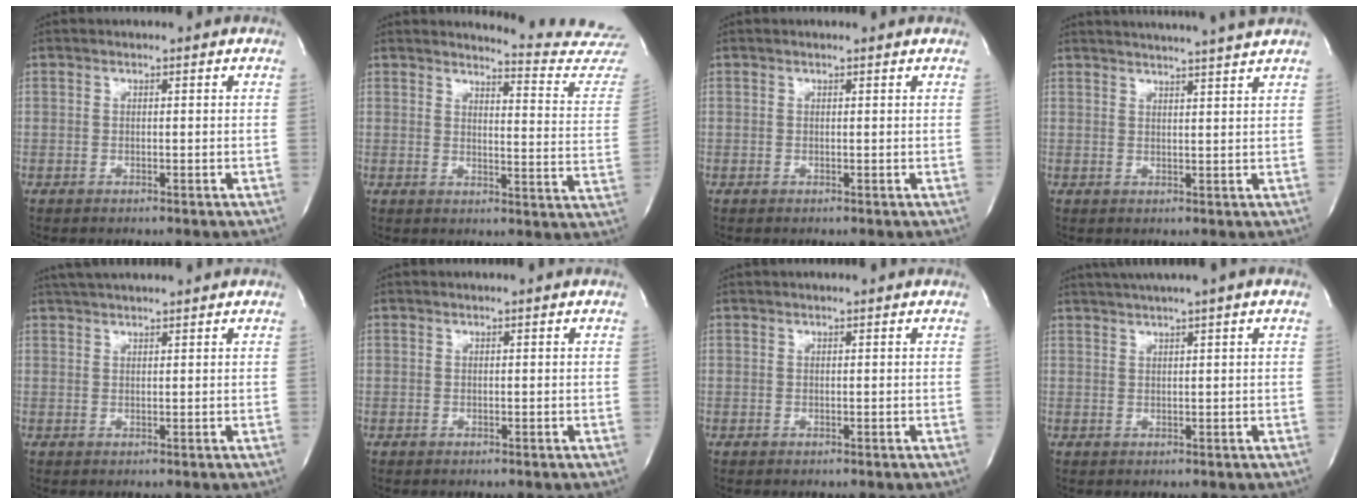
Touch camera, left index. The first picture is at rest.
{"total": 14.5, "force": [14.4, -0.8, 0.5], "torque": [0.010, -0.136, 0.138]}
{"total": 0.8, "force": [0.8, 0.0, 0.2], "torque": [-0.010, 0.004, 0.008]}
{"total": 11.0, "force": [10.1, -1.6, 3.8], "torque": [-0.062, -0.010, 0.127]}
{"total": 7.1, "force": [6.4, 0.2, 3.1], "torque": [-0.053, 0.034, 0.098]}
{"total": 0.6, "force": [0.5, -0.1, 0.2], "torque": [-0.006, 0.001, 0.012]}
{"total": 2.1, "force": [2.0, 0.0, 0.8], "torque": [-0.012, 0.016, 0.023]}
{"total": 6.7, "force": [5.1, -1.1, 4.3], "torque": [-0.067, 0.028, 0.074]}